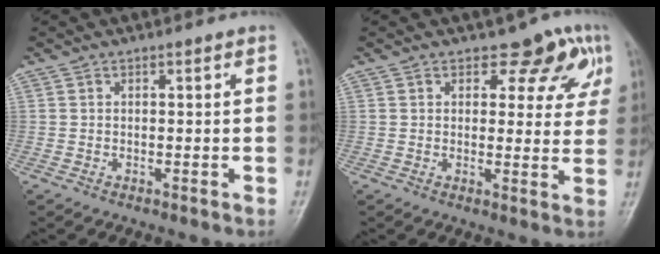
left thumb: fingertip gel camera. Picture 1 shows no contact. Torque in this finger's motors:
{"motor_torque": [0.04, 0.42, -0.07, -0.02, -0.02]}